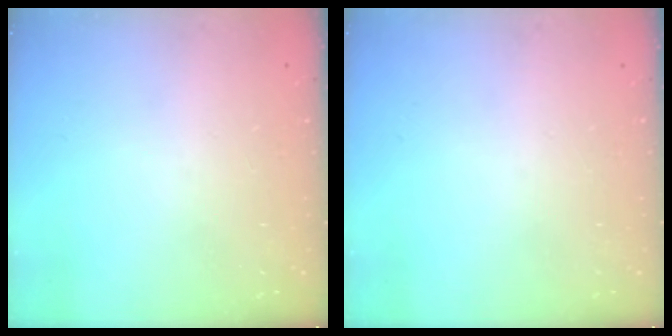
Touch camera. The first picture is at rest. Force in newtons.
{"total": 0.0}